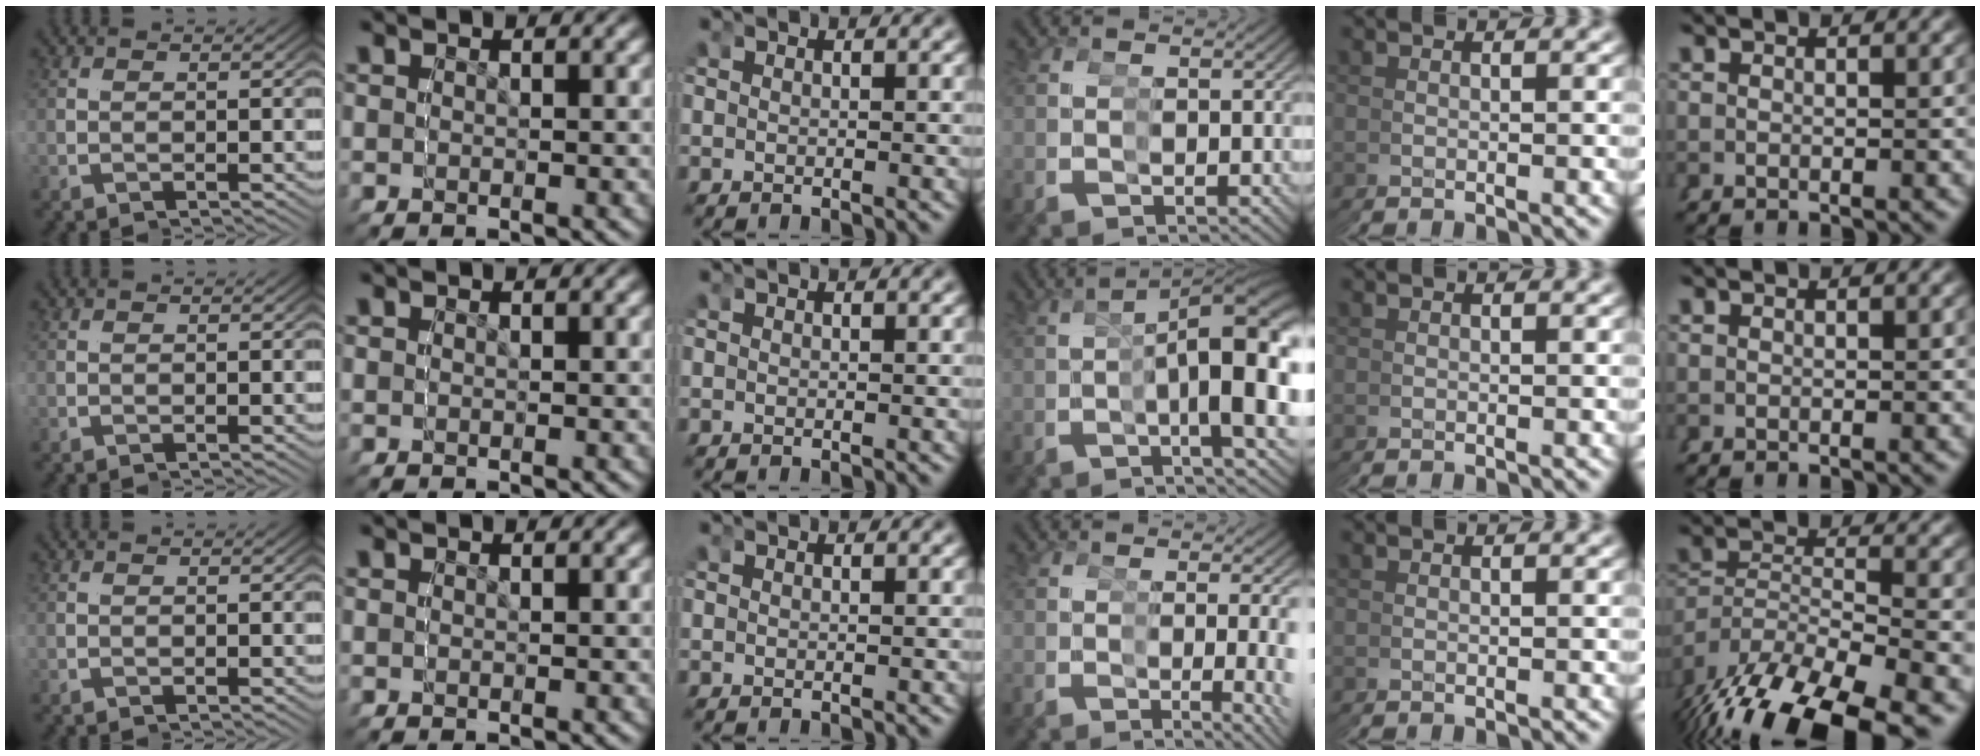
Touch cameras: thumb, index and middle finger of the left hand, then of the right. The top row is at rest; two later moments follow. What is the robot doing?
{"motion": "grasp_and_lifting", "object": "condiment"}